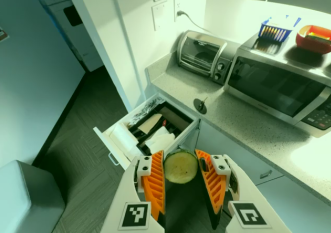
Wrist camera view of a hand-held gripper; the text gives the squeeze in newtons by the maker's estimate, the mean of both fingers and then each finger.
{"total": 10.9, "left": 11.5, "right": 10.3}